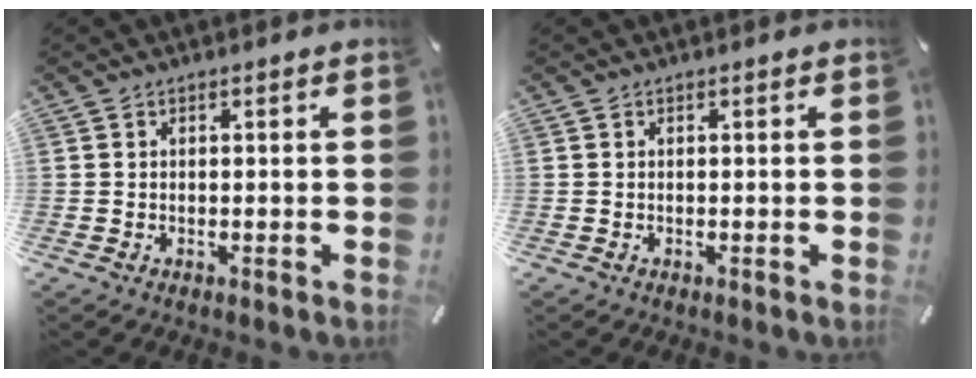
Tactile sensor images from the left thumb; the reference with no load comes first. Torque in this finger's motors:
{"motor_torque": [-0.01, -0.01, -0.04, 0.04, 0.00]}